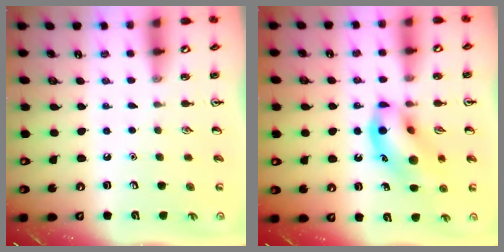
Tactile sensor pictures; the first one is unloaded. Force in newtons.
{"total": 13.5, "press": 13.3, "slide": 2.7}